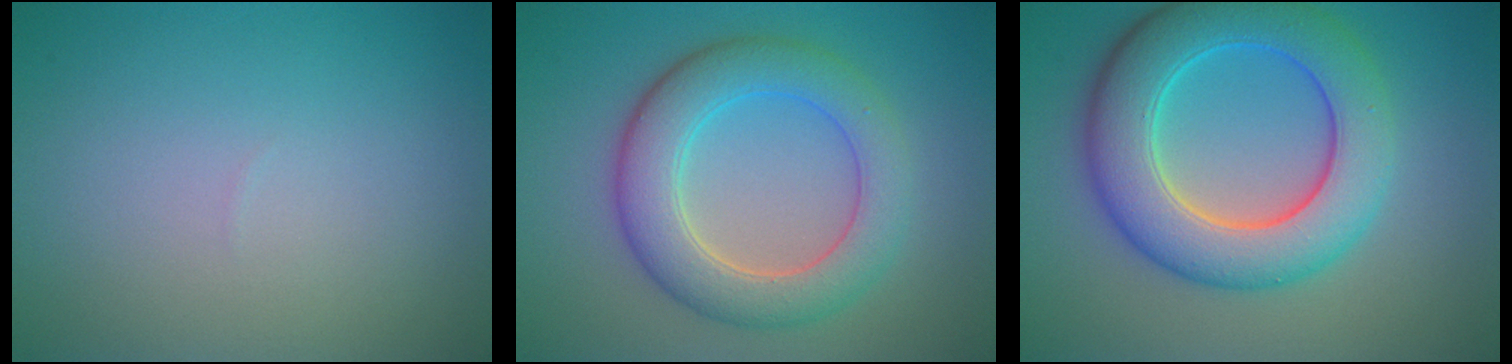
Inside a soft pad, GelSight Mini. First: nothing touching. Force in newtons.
{"total": 6.4, "press": 6.4, "slide": 0.2}
{"total": 8.9, "press": 8.9, "slide": 0.3}